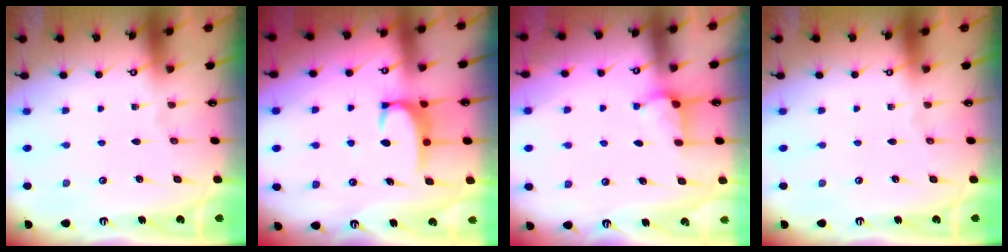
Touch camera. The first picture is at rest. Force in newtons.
{"total": 2.9, "press": 2.8, "slide": 0.5}
{"total": 3.2, "press": 3.1, "slide": 0.3}
{"total": 0.0}